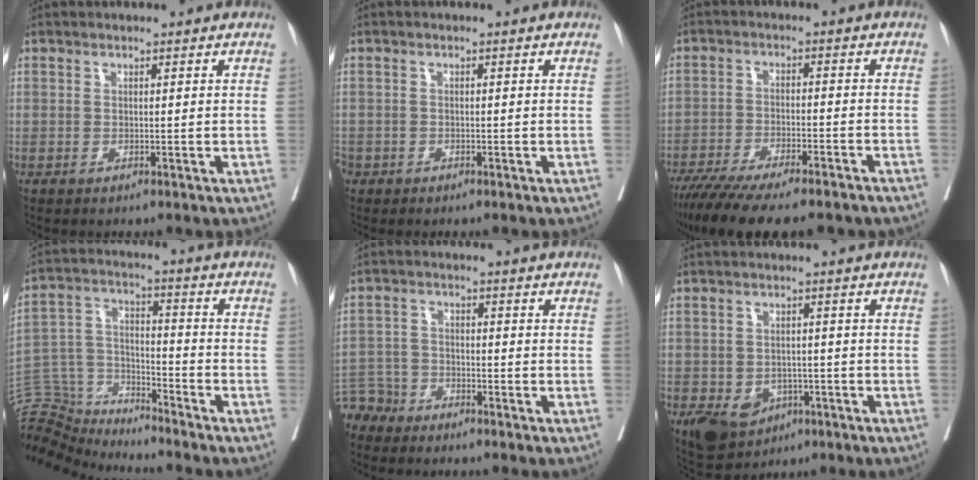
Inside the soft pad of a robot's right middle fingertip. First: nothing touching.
{"total": 2.2, "force": [-1.4, 1.7, 0.6], "torque": [-0.016, -0.001, -0.029]}
{"total": 16.9, "force": [-13.8, 2.9, 9.4], "torque": [-0.148, -0.030, -0.212]}
{"total": 10.3, "force": [-10.1, 1.4, -1.2], "torque": [0.014, 0.058, -0.196]}
{"total": 5.3, "force": [-4.9, 2.0, -0.4], "torque": [0.011, -0.003, -0.101]}
{"total": 9.5, "force": [-4.4, 7.2, 4.4], "torque": [-0.091, 0.004, -0.058]}